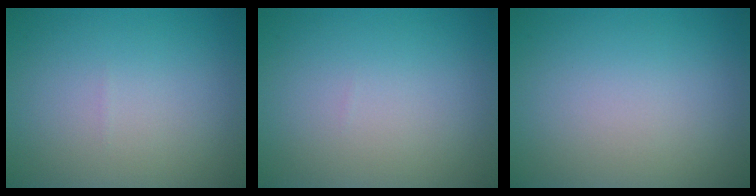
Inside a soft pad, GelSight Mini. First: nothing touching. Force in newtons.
{"total": 0.0}
{"total": 0.0}